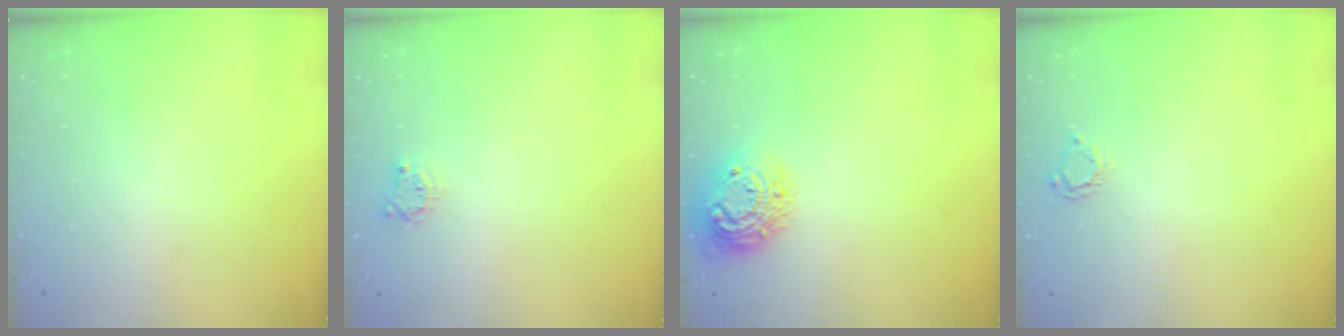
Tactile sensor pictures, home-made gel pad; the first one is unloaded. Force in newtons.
{"total": 3.9, "press": 3.8, "slide": 0.5}
{"total": 12.4, "press": 12.4, "slide": 0.6}
{"total": 3.8, "press": 3.8, "slide": 0.2}